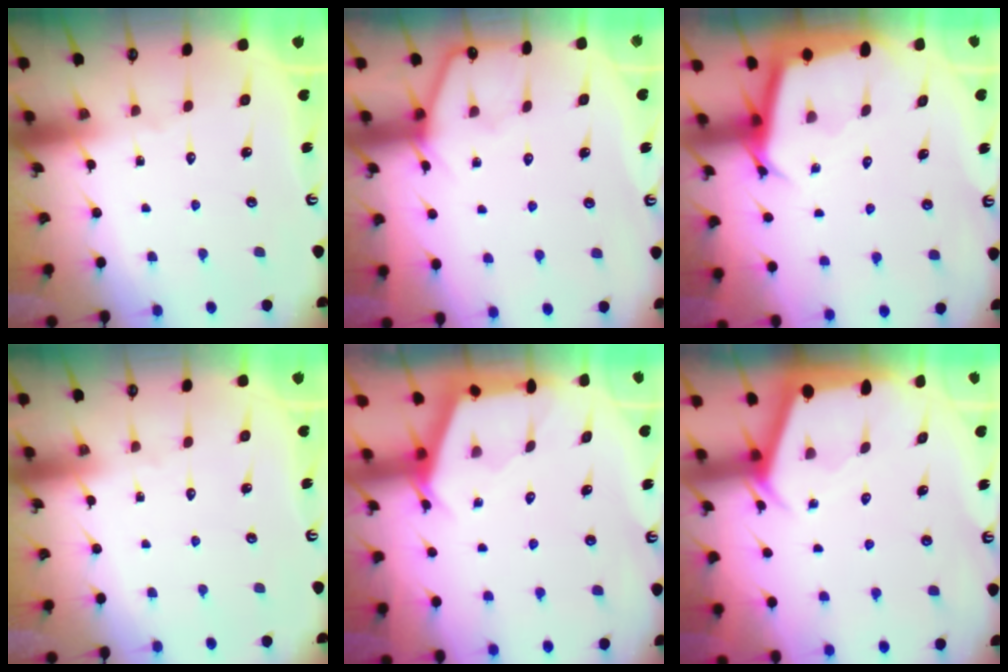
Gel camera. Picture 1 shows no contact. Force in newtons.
{"total": 4.9, "press": 4.9, "slide": 0.4}
{"total": 2.9, "press": 2.9, "slide": 0.1}
{"total": 0.0}
{"total": 2.5, "press": 2.5, "slide": 0.3}
{"total": 2.3, "press": 2.3, "slide": 0.3}